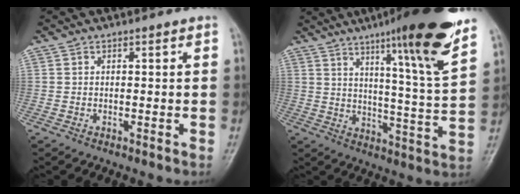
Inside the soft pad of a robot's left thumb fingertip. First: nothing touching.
{"total": 18.0, "force": [11.7, 0.8, 13.6], "torque": [-0.182, -0.066, 0.169]}